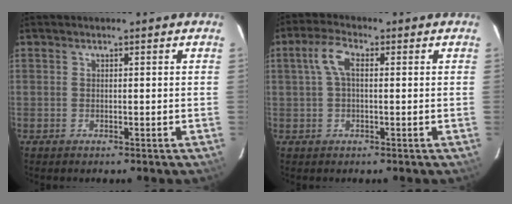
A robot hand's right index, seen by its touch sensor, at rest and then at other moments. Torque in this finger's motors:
{"motor_torque": [0.49, -0.07, 0.19, 0.07]}